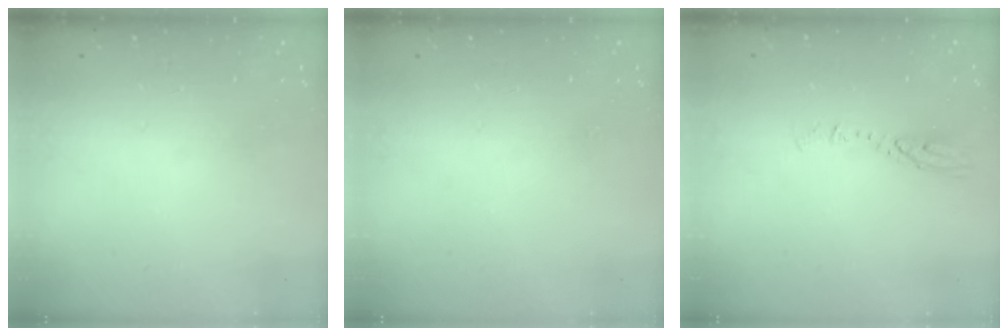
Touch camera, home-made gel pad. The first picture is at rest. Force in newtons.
{"total": 15.5, "press": 3.5, "slide": 15.1}
{"total": 3.8, "press": 3.8, "slide": 0.4}